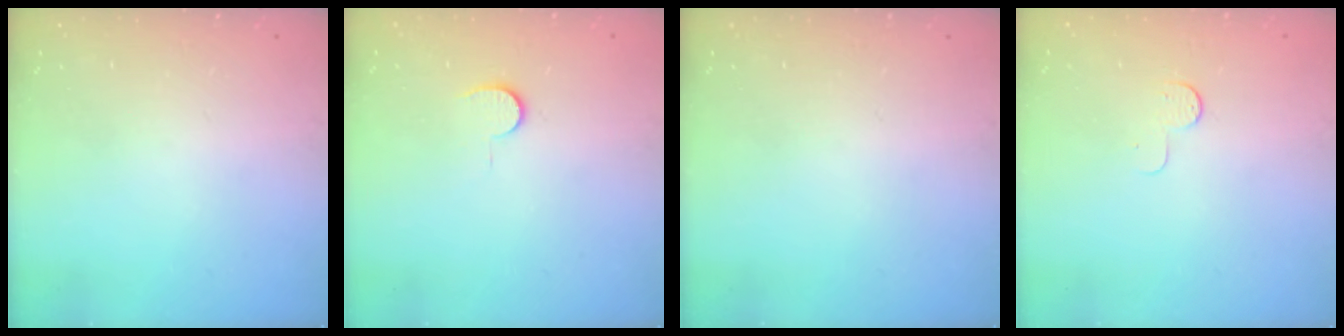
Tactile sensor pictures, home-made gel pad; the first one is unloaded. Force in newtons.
{"total": 4.0, "press": 4.0, "slide": 0.4}
{"total": 0.0}
{"total": 5.0, "press": 5.0, "slide": 0.4}